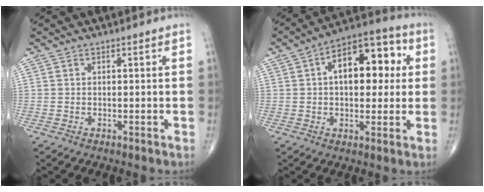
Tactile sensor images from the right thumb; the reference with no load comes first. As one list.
[{"total": 15.4, "force": [3.1, 8.5, 12.5], "torque": [-0.146, 0.025, 0.039]}]